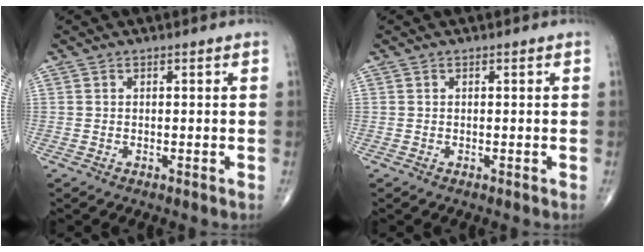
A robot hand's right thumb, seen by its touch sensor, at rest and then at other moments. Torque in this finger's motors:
{"motor_torque": [0.08, 0.08, 0.00, 0.00, 0.00]}